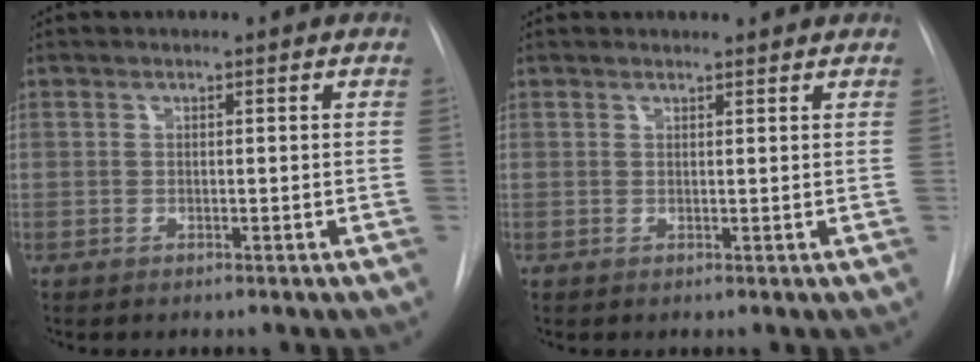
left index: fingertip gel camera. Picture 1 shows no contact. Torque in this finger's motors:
{"motor_torque": [0.11, -0.18, -0.31, 0.00]}